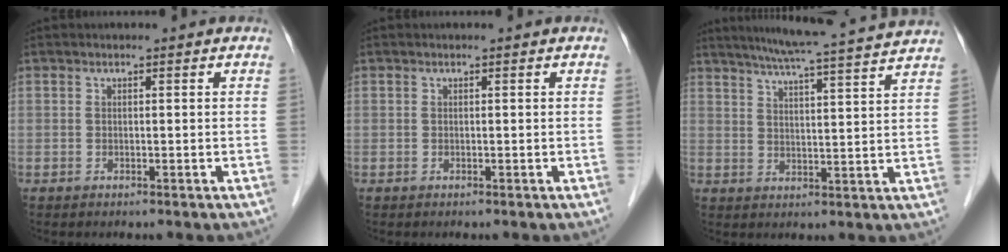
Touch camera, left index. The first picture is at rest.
{"total": 0.0}
{"total": 15.4, "force": [13.8, -1.1, 6.6], "torque": [-0.118, -0.002, 0.183]}